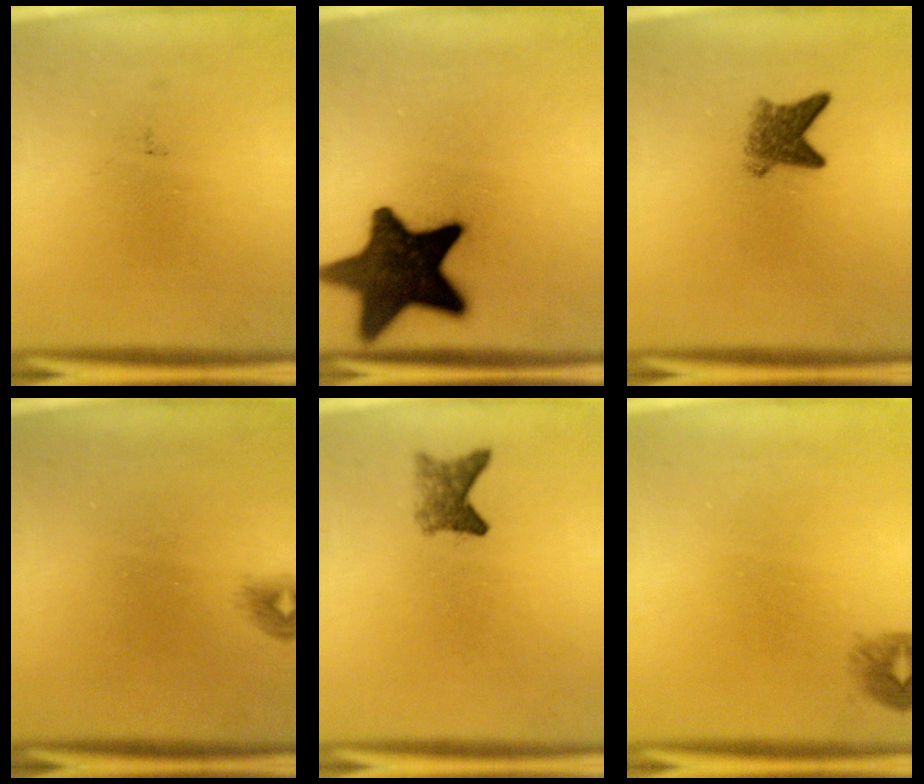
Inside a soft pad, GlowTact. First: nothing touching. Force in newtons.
{"total": 17.3}
{"total": 3.8}
{"total": 0.9}
{"total": 2.7}
{"total": 1.2}